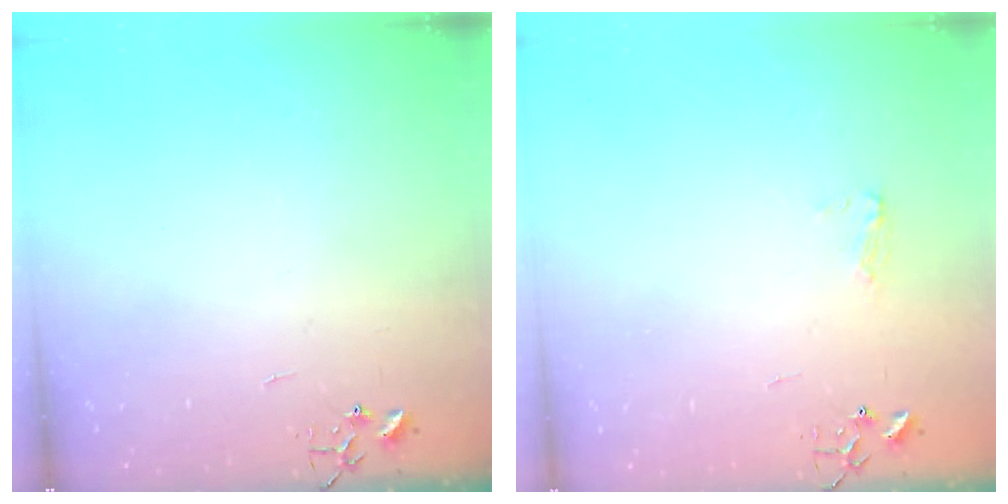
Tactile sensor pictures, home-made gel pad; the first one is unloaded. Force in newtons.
{"total": 5.2, "press": 5.2, "slide": 0.6}